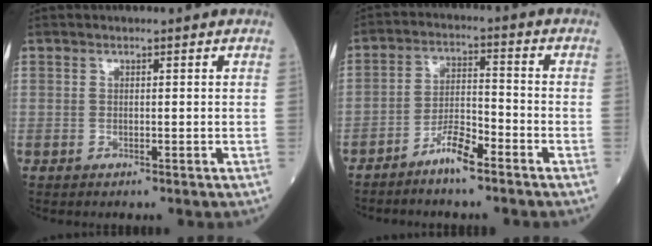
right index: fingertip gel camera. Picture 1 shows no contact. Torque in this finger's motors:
{"motor_torque": [0.38, -0.26, 0.31, 0.07]}